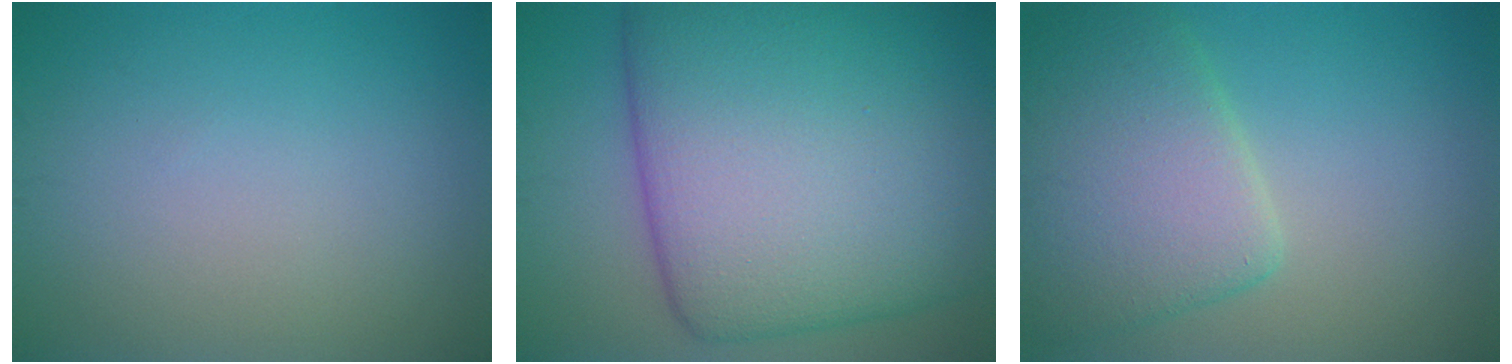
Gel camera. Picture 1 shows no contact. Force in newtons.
{"total": 18.3, "press": 18.2, "slide": 0.4}
{"total": 6.9, "press": 6.9, "slide": 0.4}